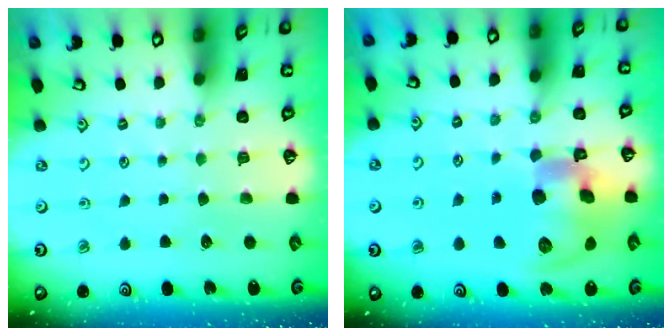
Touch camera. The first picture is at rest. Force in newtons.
{"total": 16.8, "press": 16.6, "slide": 2.8}